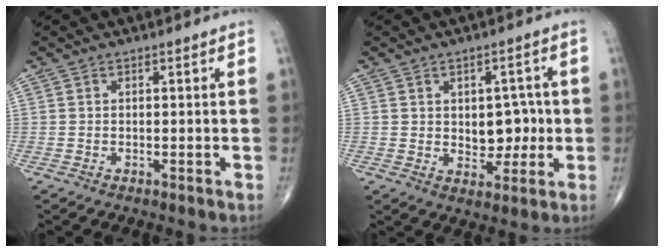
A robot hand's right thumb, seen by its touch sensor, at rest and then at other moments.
{"total": 6.9, "force": [0.2, 4.8, 4.9], "torque": [-0.029, -0.001, 0.009]}